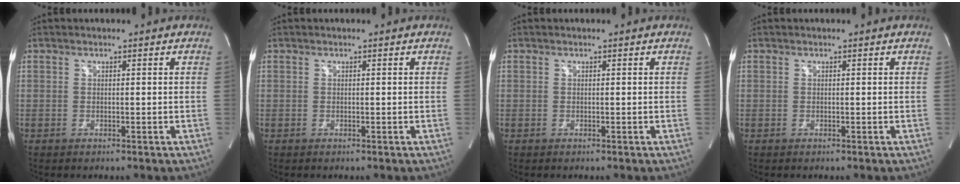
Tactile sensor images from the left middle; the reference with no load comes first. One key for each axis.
{"total": 0.0}
{"total": 0.0}
{"total": 0.0}